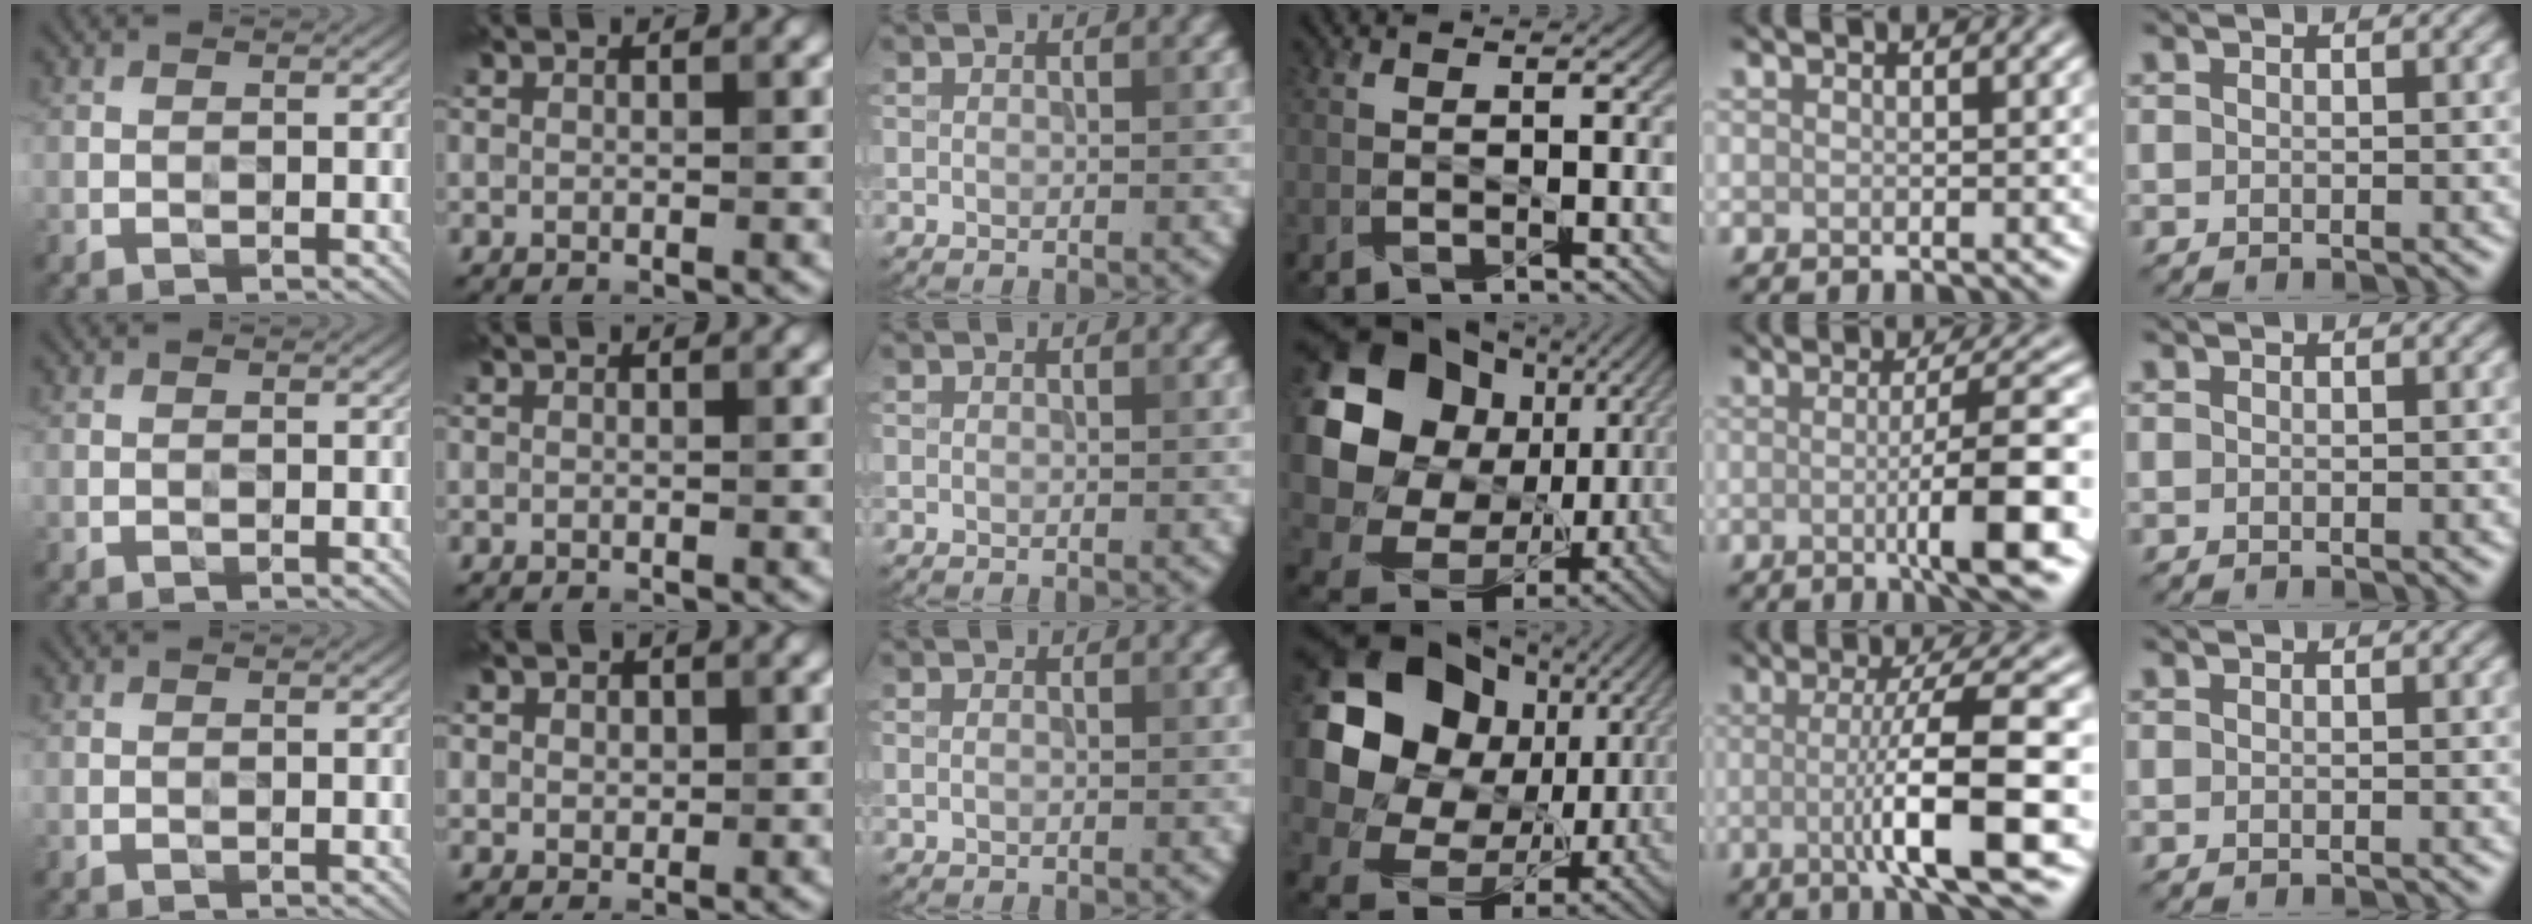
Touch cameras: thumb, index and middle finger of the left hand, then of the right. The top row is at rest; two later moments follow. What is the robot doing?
{"motion": "wipe", "object": "compact mirror"}